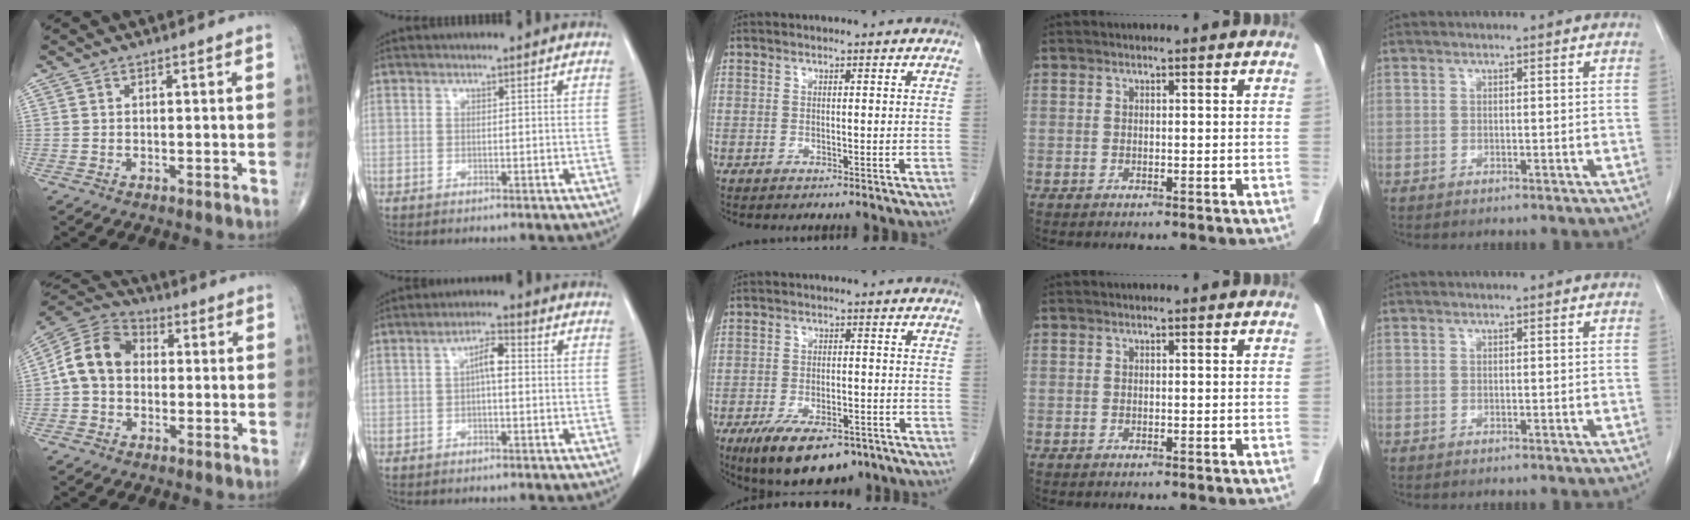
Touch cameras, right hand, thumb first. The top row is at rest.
{"thumb": {"total": 10.8, "force": [0.0, 8.5, 6.6], "torque": [-0.109, 0.034, -0.015]}, "index": {"total": 3.5, "force": [0.3, 1.1, 3.3], "torque": [-0.057, 0.013, 0.002]}, "middle": {"total": 11.5, "force": [-7.9, 4.6, 7.0], "torque": [-0.114, -0.008, -0.121]}}